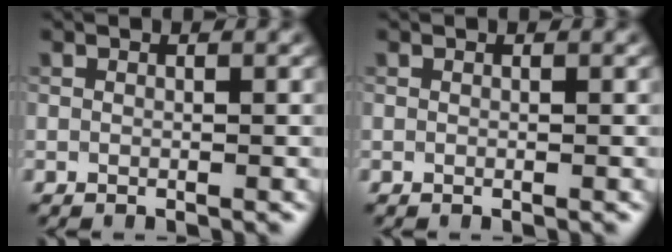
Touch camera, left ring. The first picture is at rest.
{"total": 0.0}